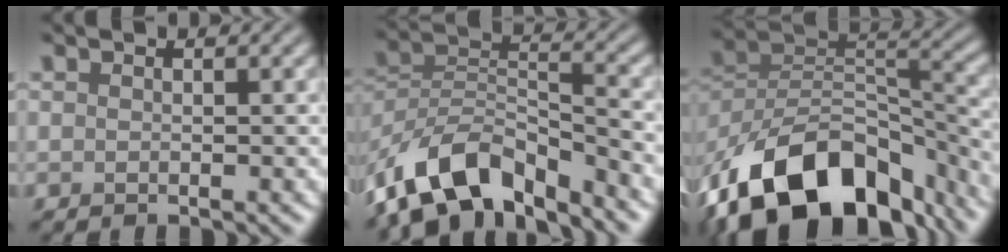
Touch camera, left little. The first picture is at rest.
{"total": 10.3, "force": [-7.5, 4.3, 5.6], "torque": [-0.098, 0.000, -0.148]}
{"total": 16.3, "force": [-10.2, 9.4, 8.7], "torque": [-0.187, 0.005, -0.165]}